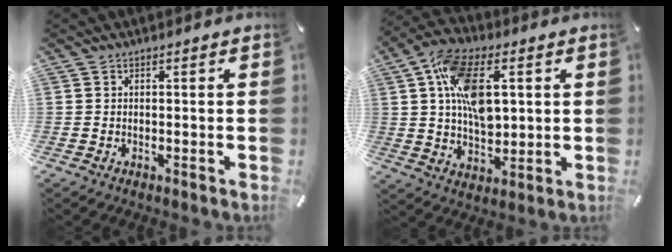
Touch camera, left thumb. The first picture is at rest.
{"total": 15.0, "force": [4.0, 9.1, 11.2], "torque": [-0.206, 0.003, 0.070]}